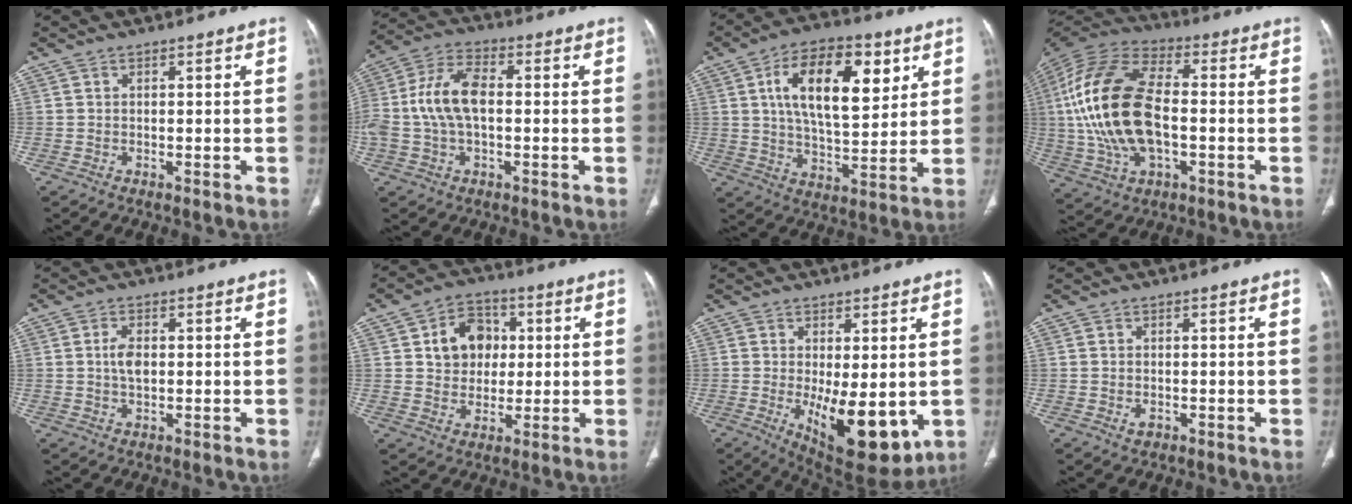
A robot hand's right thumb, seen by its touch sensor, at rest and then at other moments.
{"total": 11.6, "force": [-0.1, 6.6, 9.6], "torque": [-0.202, 0.034, -0.007]}
{"total": 18.0, "force": [6.2, 8.8, 14.5], "torque": [-0.203, -0.017, 0.103]}
{"total": 22.5, "force": [-0.9, 12.1, 19.0], "torque": [-0.399, 0.015, -0.017]}
{"total": 3.4, "force": [0.2, 2.0, 2.7], "torque": [-0.047, 0.003, 0.002]}
{"total": 10.0, "force": [2.1, 8.2, 5.4], "torque": [-0.047, 0.004, 0.031]}
{"total": 13.7, "force": [-2.4, 5.7, 12.2], "torque": [-0.169, -0.028, -0.015]}
{"total": 1.5, "force": [-0.5, 1.1, 0.9], "torque": [-0.015, 0.003, -0.004]}